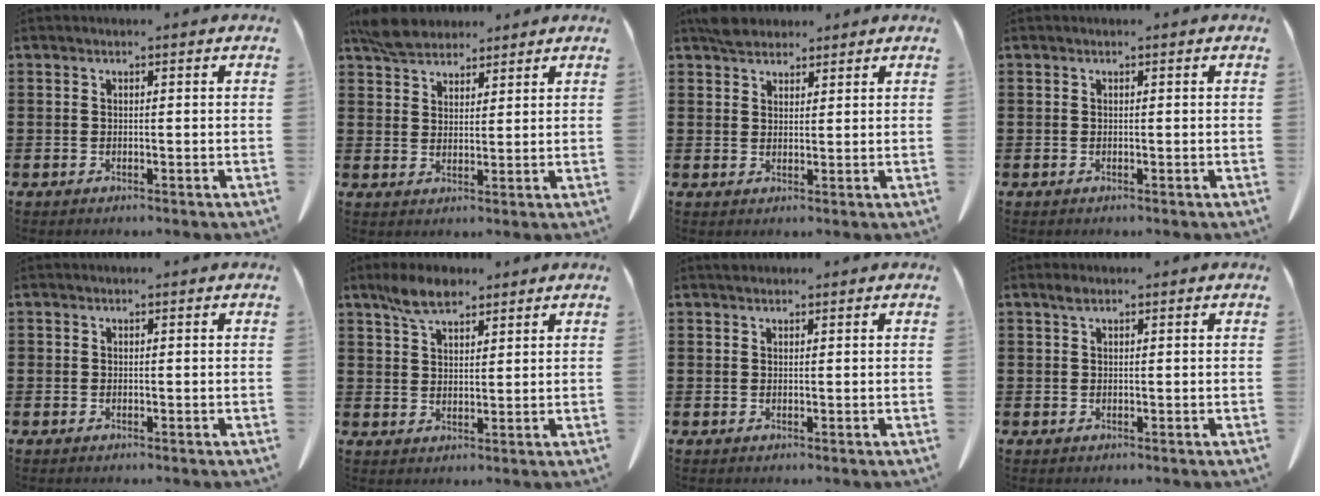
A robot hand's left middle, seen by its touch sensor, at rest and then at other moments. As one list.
[{"total": 5.1, "force": [4.5, 2.0, 1.4], "torque": [-0.042, -0.001, 0.086]}, {"total": 3.0, "force": [2.7, 1.2, 0.7], "torque": [-0.020, 0.007, 0.052]}, {"total": 0.0}, {"total": 0.0}, {"total": 5.3, "force": [4.0, 2.3, 2.6], "torque": [-0.063, 0.004, 0.075]}, {"total": 0.8, "force": [0.7, 0.3, 0.1], "torque": [-0.005, 0.002, 0.014]}, {"total": 1.0, "force": [0.6, 0.6, 0.6], "torque": [-0.016, 0.004, 0.010]}]